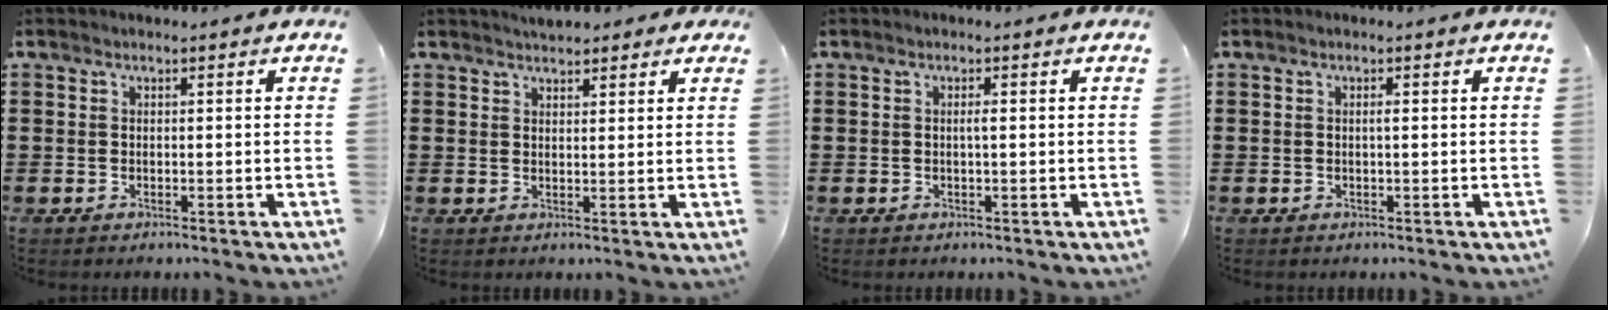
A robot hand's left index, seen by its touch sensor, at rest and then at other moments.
{"total": 2.3, "force": [2.2, 0.8, 0.3], "torque": [-0.011, 0.003, 0.040]}
{"total": 0.9, "force": [0.0, 0.0, 0.9], "torque": [-0.018, -0.002, -0.001]}
{"total": 0.6, "force": [0.0, 0.0, 0.6], "torque": [-0.011, -0.004, 0.000]}